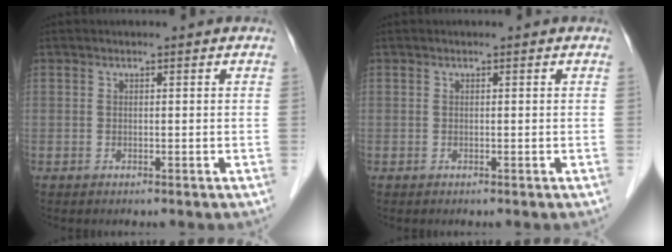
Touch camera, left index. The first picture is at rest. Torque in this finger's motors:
{"motor_torque": [0.00, 0.00, 0.00, 0.00]}